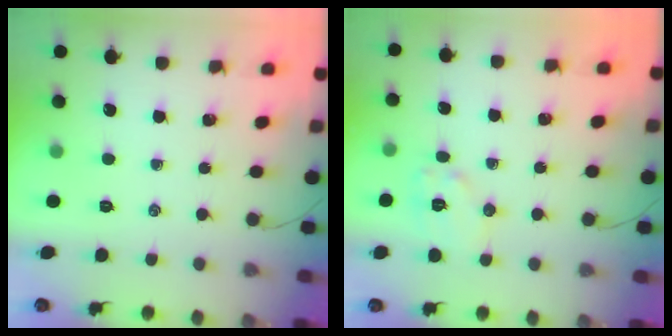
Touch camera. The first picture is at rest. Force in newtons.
{"total": 7.7, "press": 7.7, "slide": 0.7}